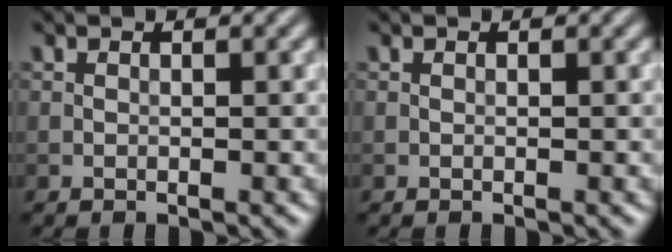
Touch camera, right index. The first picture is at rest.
{"total": 0.0}